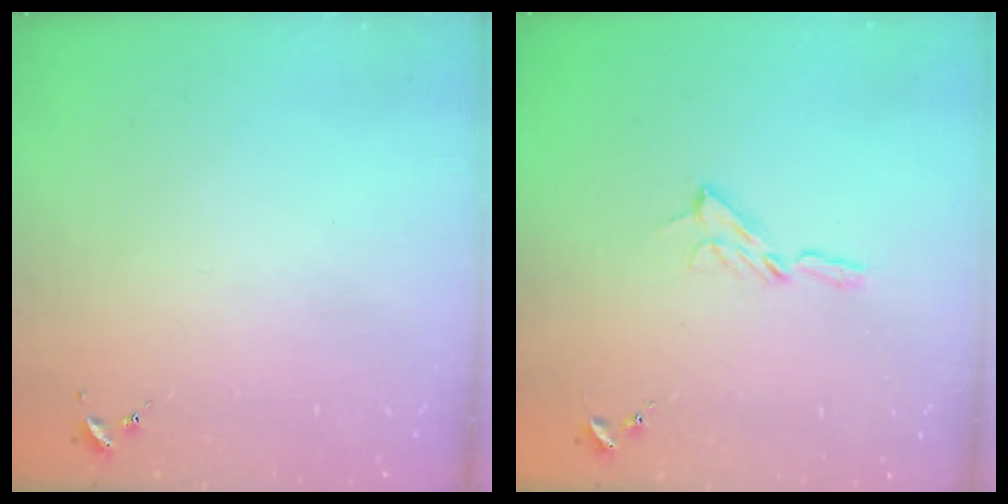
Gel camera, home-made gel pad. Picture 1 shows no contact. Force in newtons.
{"total": 4.7, "press": 4.7, "slide": 0.6}